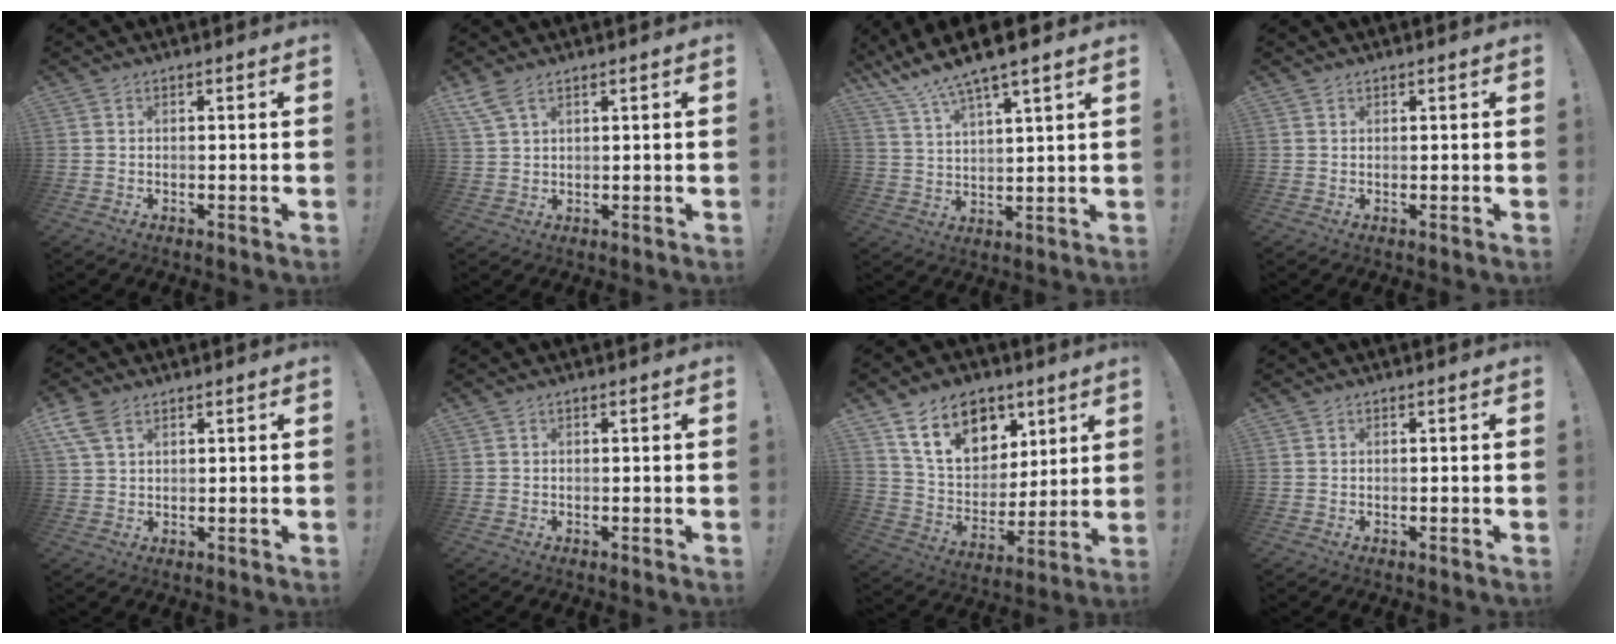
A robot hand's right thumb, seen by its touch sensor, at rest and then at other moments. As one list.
[{"total": 4.8, "force": [3.2, 1.7, 3.1], "torque": [-0.071, -0.005, 0.063]}, {"total": 8.8, "force": [7.7, 0.3, 4.3], "torque": [-0.088, -0.054, 0.135]}, {"total": 0.7, "force": [0.6, 0.4, 0.1], "torque": [0.001, -0.002, 0.012]}, {"total": 6.7, "force": [3.7, 3.6, 4.2], "torque": [-0.082, -0.001, 0.076]}, {"total": 0.0}, {"total": 17.4, "force": [9.8, 11.6, 8.4], "torque": [-0.142, -0.047, 0.186]}, {"total": 0.0}]